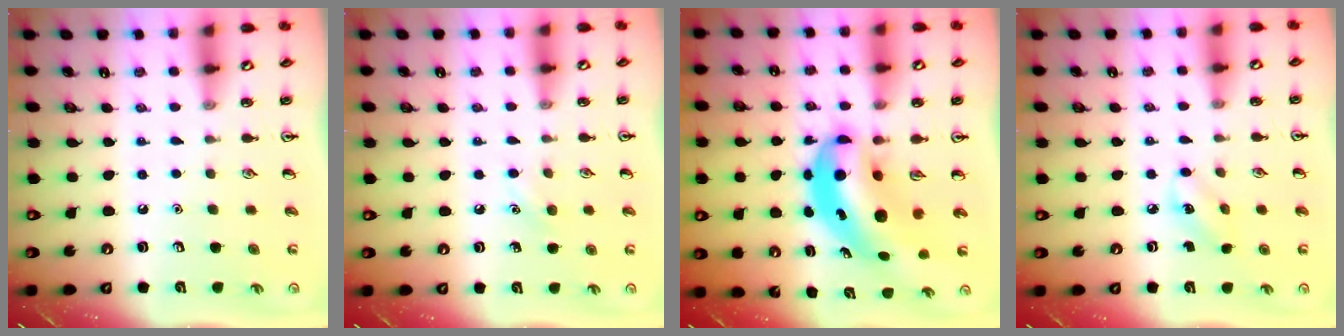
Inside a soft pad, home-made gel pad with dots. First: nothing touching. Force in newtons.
{"total": 6.5, "press": 6.2, "slide": 1.9}
{"total": 9.5, "press": 9.1, "slide": 2.5}
{"total": 3.5, "press": 3.3, "slide": 1.2}